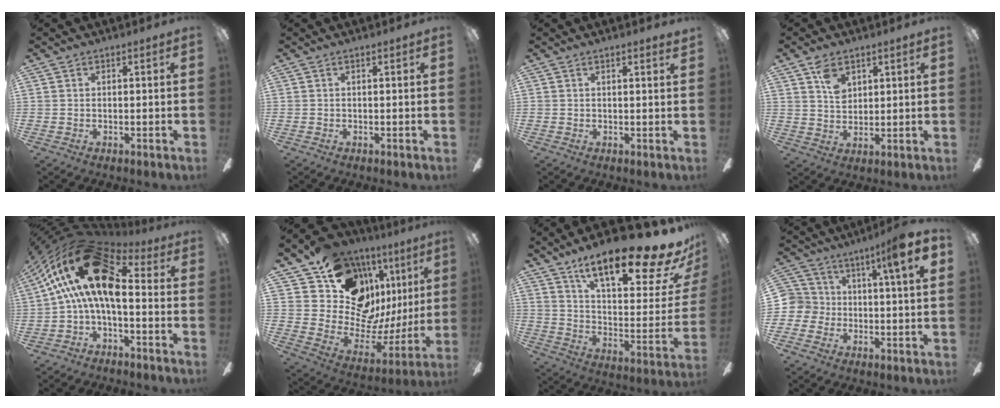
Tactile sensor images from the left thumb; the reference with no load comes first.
{"total": 0.0}
{"total": 0.9, "force": [0.8, 0.0, 0.4], "torque": [-0.002, -0.003, 0.013]}
{"total": 5.9, "force": [3.2, 3.7, 3.3], "torque": [-0.052, -0.001, 0.054]}
{"total": 22.4, "force": [5.9, 10.9, 18.6], "torque": [-0.343, -0.017, 0.109]}
{"total": 16.5, "force": [10.8, 10.9, 6.0], "torque": [-0.105, -0.100, 0.221]}
{"total": 23.5, "force": [16.7, 6.1, 15.4], "torque": [-0.221, -0.111, 0.266]}
{"total": 8.3, "force": [2.2, 4.9, 6.4], "torque": [-0.098, 0.003, 0.030]}